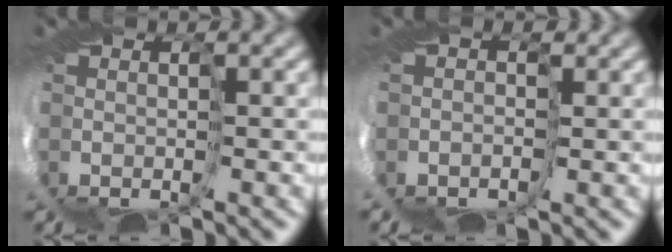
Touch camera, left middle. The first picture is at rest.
{"total": 0.9, "force": [-0.5, 0.7, 0.0], "torque": [0.017, 0.001, -0.009]}